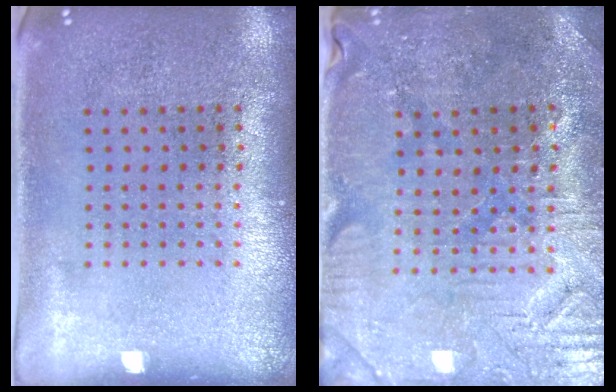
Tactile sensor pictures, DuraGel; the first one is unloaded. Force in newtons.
{"total": 1.7, "press": 1.6, "slide": 0.5}